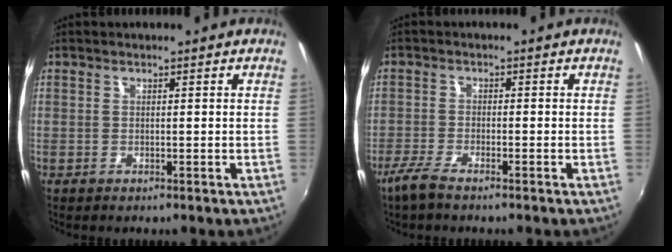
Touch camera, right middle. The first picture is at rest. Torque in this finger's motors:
{"motor_torque": [0.95, -1.01, 0.00, 0.06]}